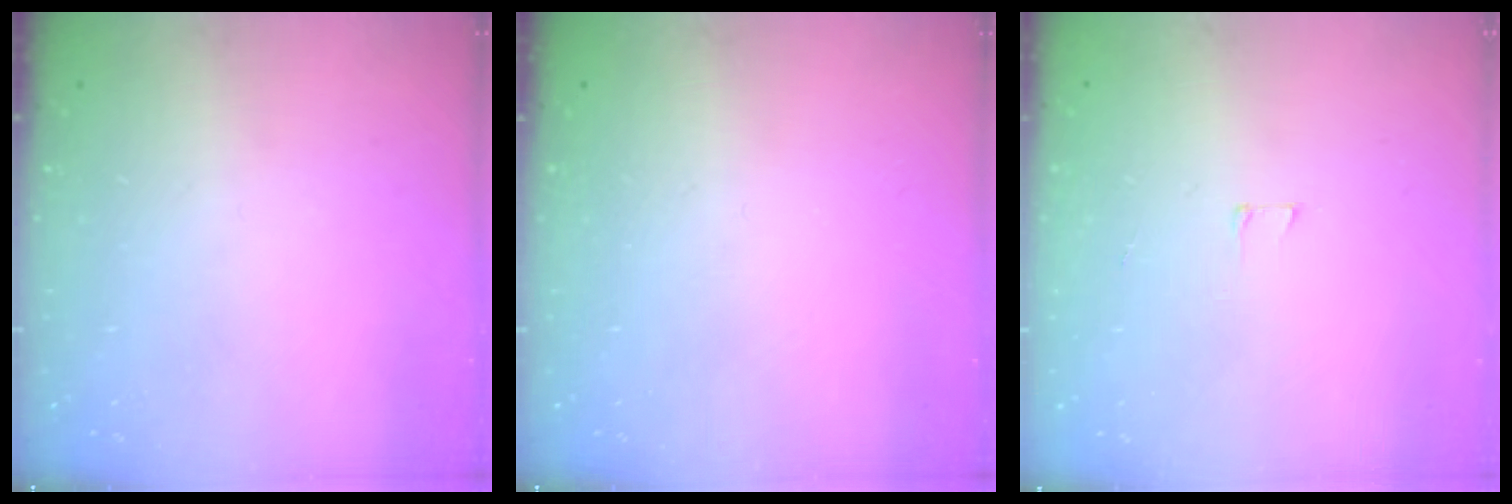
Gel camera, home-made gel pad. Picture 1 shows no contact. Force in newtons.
{"total": 0.0}
{"total": 3.0, "press": 3.0, "slide": 0.2}